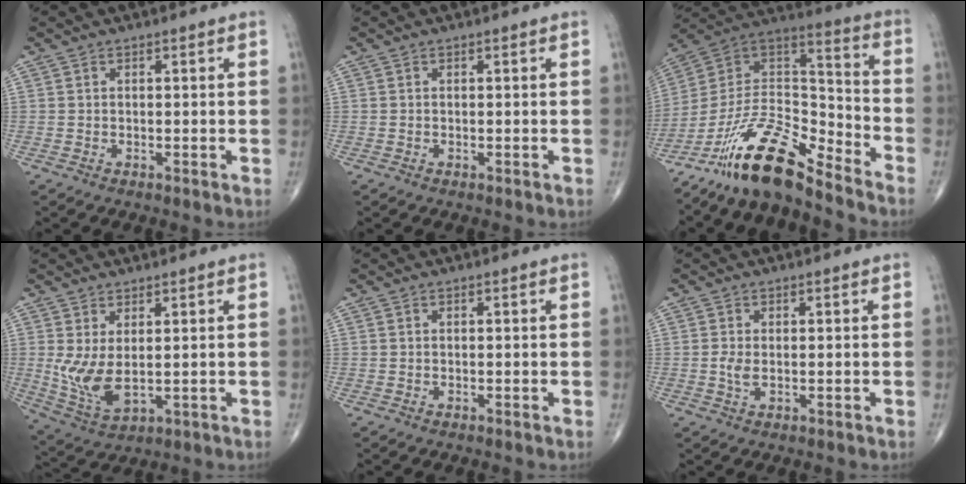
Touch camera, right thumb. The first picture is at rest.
{"total": 0.0}
{"total": 16.6, "force": [-13.4, 4.4, 8.9], "torque": [-0.140, 0.098, -0.253]}
{"total": 7.7, "force": [0.8, 3.5, 6.8], "torque": [-0.143, -0.018, 0.032]}
{"total": 0.0}
{"total": 2.0, "force": [0.0, 1.0, 1.8], "torque": [-0.044, -0.003, 0.001]}